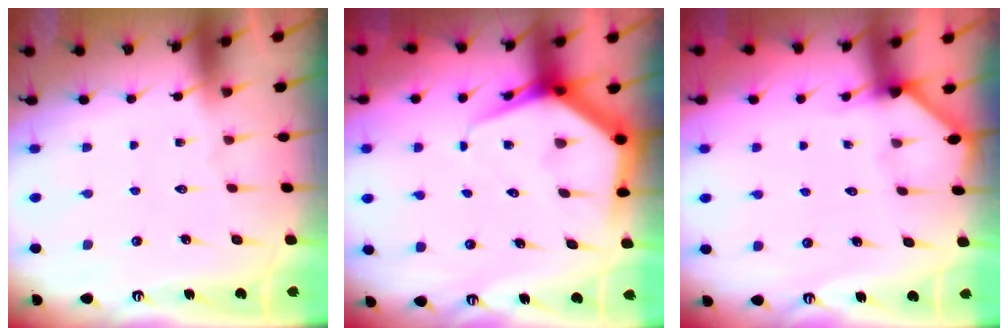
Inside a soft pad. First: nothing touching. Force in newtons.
{"total": 7.2, "press": 7.2, "slide": 0.8}
{"total": 1.9, "press": 1.9, "slide": 0.2}